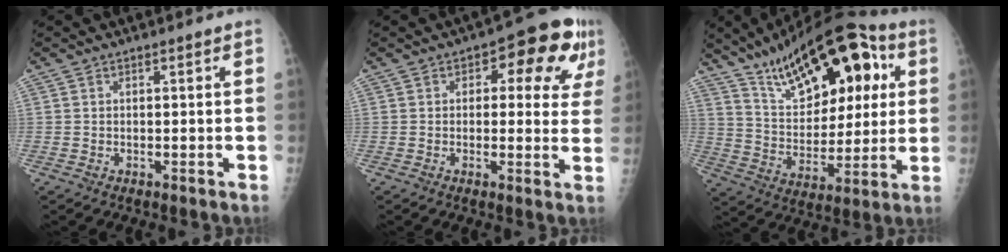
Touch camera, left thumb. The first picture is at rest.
{"total": 13.3, "force": [4.7, 6.6, 10.6], "torque": [-0.083, 0.014, 0.048]}
{"total": 25.4, "force": [11.4, 12.2, 19.2], "torque": [-0.255, -0.011, 0.190]}